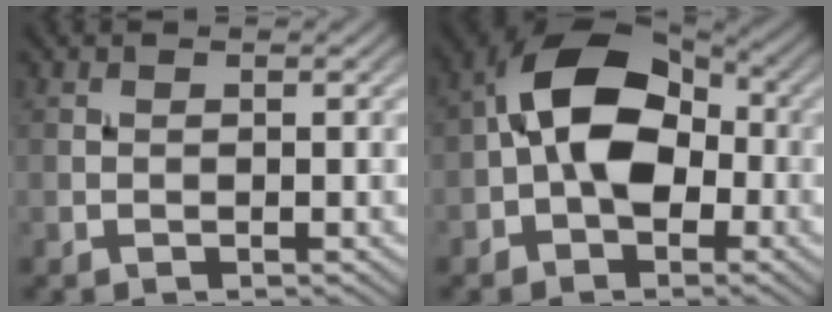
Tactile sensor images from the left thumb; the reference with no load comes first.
{"total": 11.2, "force": [-0.8, 7.3, 8.4], "torque": [-0.143, 0.024, -0.032]}